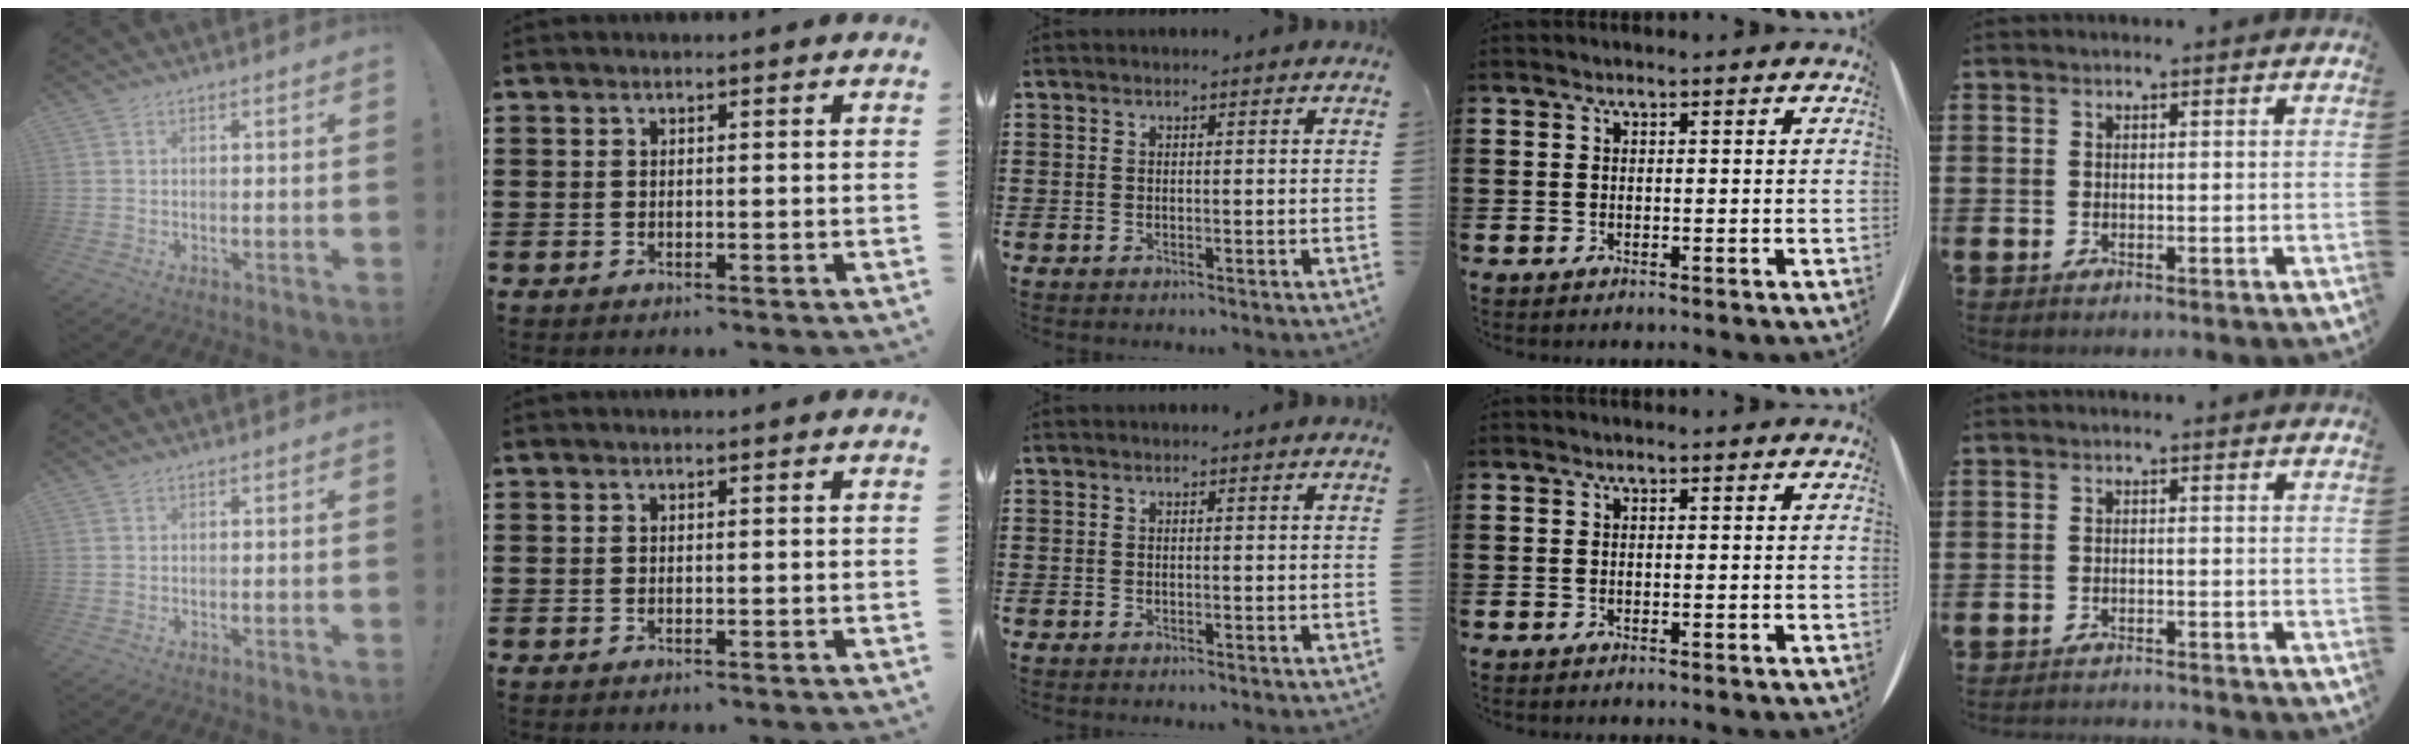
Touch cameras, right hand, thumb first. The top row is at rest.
{"little": {"total": 1.3, "force": [-1.3, -0.1, -0.1], "torque": [-0.001, 0.004, -0.028]}}